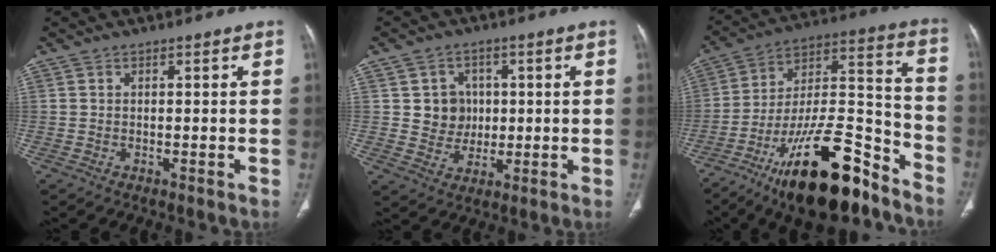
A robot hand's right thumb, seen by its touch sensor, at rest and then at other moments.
{"total": 6.3, "force": [1.0, 6.0, 1.8], "torque": [0.005, 0.003, 0.018]}
{"total": 25.5, "force": [-16.5, 8.4, 17.6], "torque": [-0.264, 0.087, -0.271]}